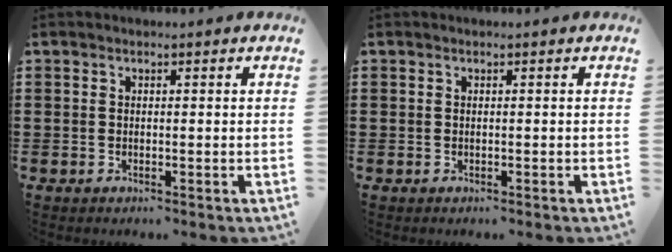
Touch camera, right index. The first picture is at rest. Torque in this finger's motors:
{"motor_torque": [0.14, 0.18, 0.00, 0.00]}